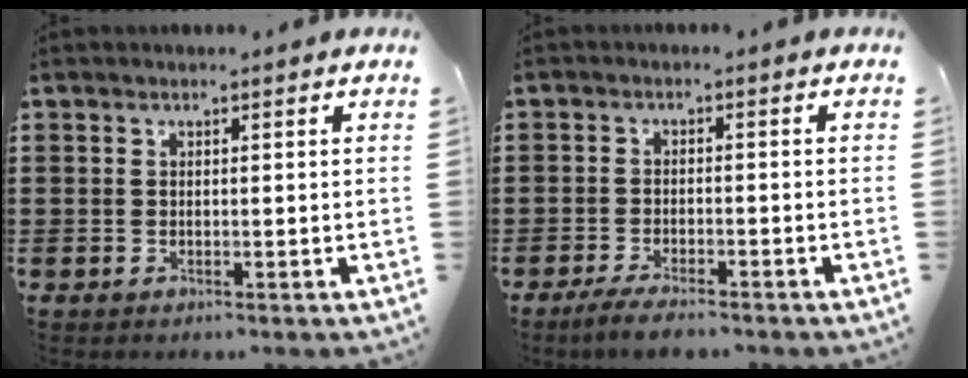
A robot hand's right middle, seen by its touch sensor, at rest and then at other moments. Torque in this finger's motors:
{"motor_torque": [1.48, -0.62, 0.46, 0.15]}